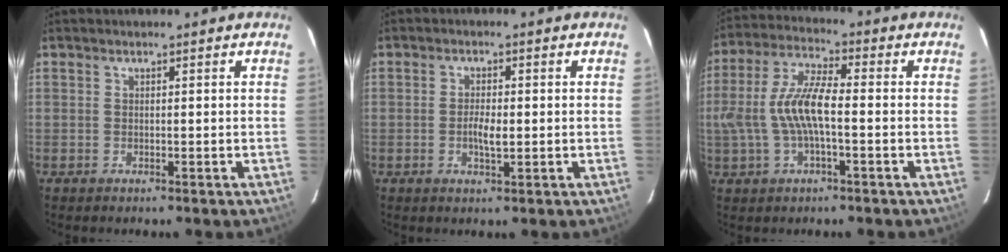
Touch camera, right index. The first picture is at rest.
{"total": 3.0, "force": [-0.4, 1.1, 2.8], "torque": [-0.052, -0.001, -0.008]}
{"total": 10.8, "force": [-1.4, 3.3, 10.2], "torque": [-0.214, 0.009, -0.024]}